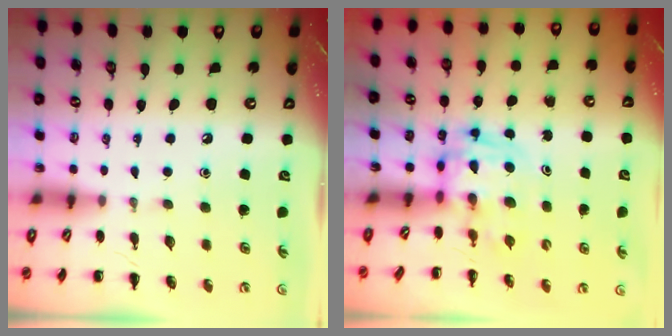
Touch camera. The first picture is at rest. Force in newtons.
{"total": 2.9, "press": 2.9, "slide": 0.5}